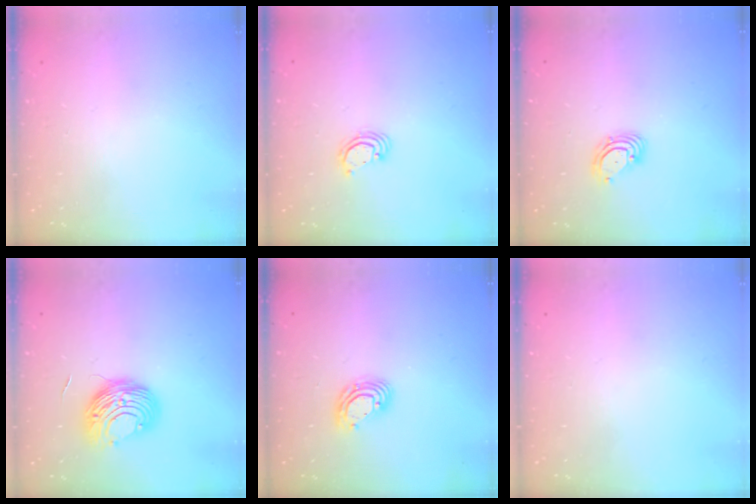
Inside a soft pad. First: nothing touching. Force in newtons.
{"total": 2.2, "press": 2.2, "slide": 0.2}
{"total": 3.7, "press": 3.7, "slide": 0.1}
{"total": 9.3, "press": 9.3, "slide": 0.4}
{"total": 8.7, "press": 8.6, "slide": 1.4}
{"total": 0.0}